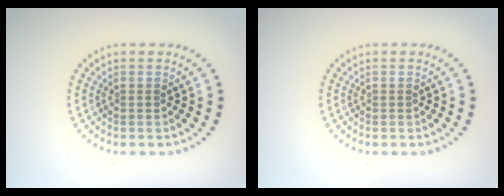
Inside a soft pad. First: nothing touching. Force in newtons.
{"total": 0.0}